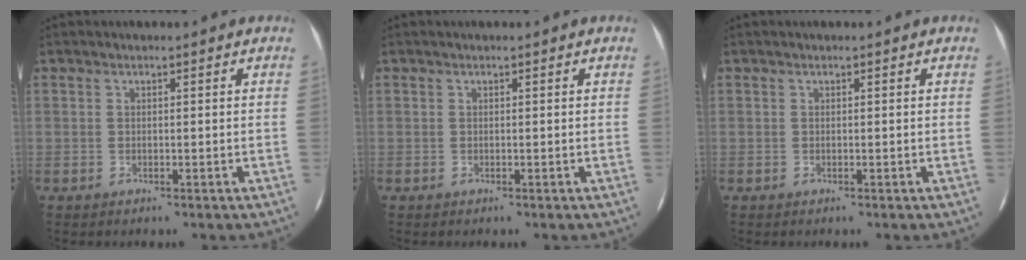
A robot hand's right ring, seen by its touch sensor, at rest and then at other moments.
{"total": 0.0}
{"total": 0.0}